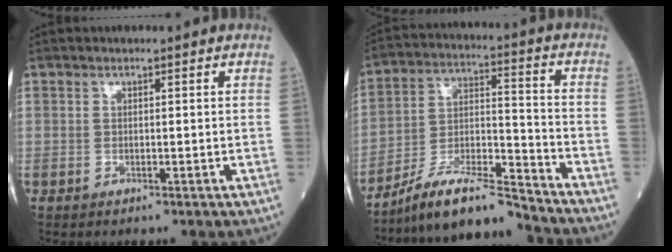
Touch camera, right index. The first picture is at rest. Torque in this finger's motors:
{"motor_torque": [-0.22, -0.69, 0.20, 0.05]}